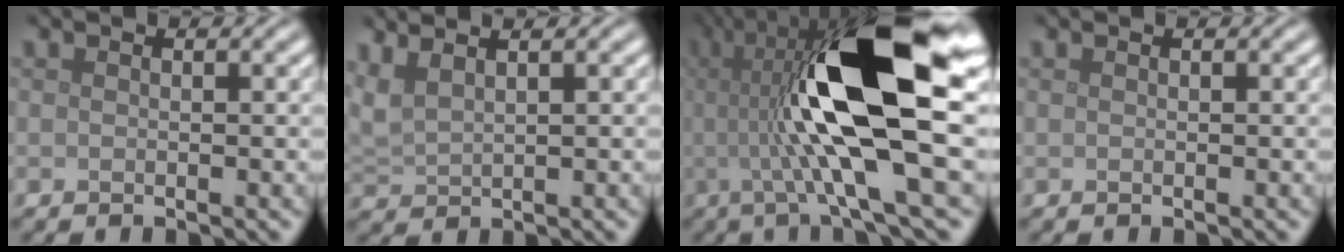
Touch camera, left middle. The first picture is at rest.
{"total": 2.5, "force": [1.9, 0.7, 1.5], "torque": [-0.042, 0.014, 0.045]}
{"total": 13.9, "force": [1.4, 3.3, 13.5], "torque": [-0.219, 0.014, 0.023]}
{"total": 0.0}